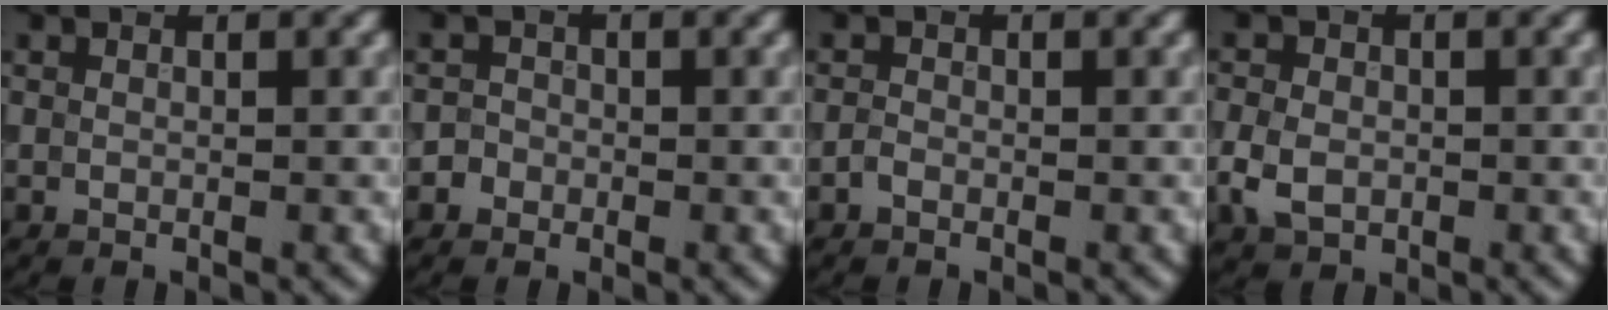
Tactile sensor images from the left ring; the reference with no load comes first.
{"total": 1.2, "force": [-0.4, 1.1, 0.1], "torque": [0.017, 0.000, -0.011]}
{"total": 0.7, "force": [-0.4, 0.4, 0.3], "torque": [-0.005, -0.001, -0.011]}
{"total": 3.3, "force": [-1.0, 2.5, 2.0], "torque": [-0.045, -0.005, -0.024]}